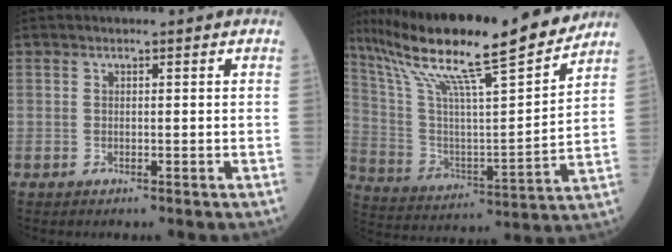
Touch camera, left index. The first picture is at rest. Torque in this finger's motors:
{"motor_torque": [1.02, -1.12, 0.63, 0.14]}